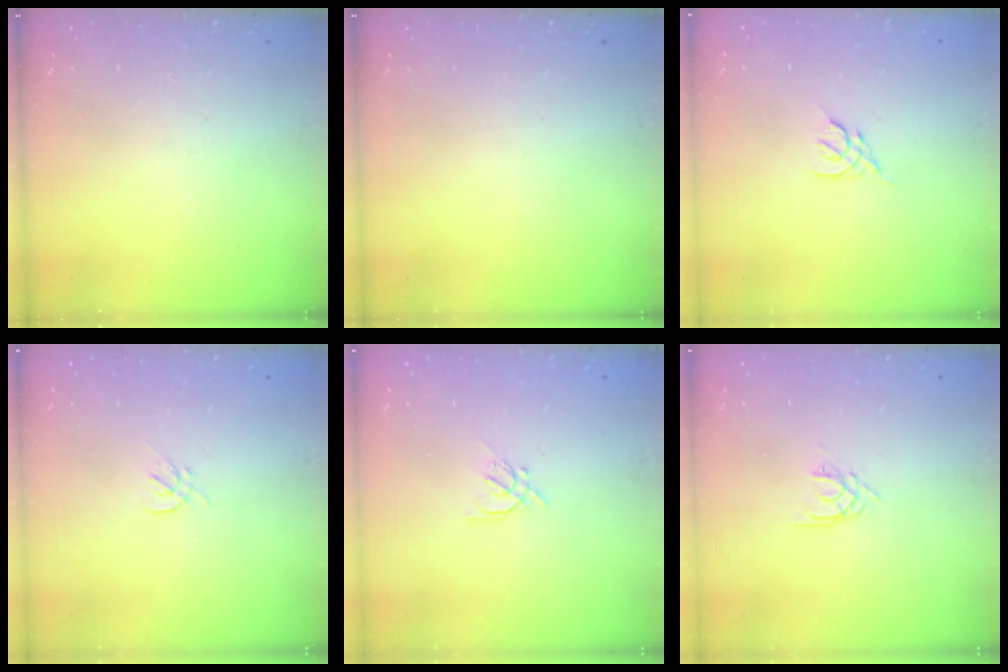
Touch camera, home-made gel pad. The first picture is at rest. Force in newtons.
{"total": 0.0}
{"total": 2.4, "press": 2.3, "slide": 0.6}
{"total": 1.6, "press": 1.5, "slide": 0.6}
{"total": 2.0, "press": 1.9, "slide": 0.5}
{"total": 1.9, "press": 1.9, "slide": 0.2}